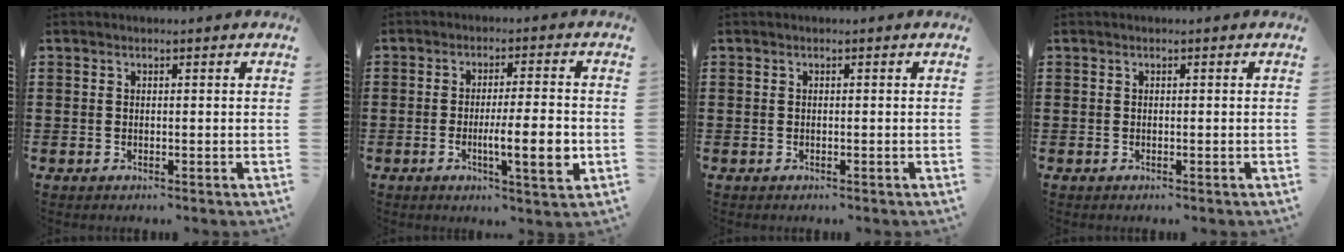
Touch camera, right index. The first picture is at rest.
{"total": 8.2, "force": [-1.7, 1.2, 7.9], "torque": [-0.128, -0.012, -0.029]}
{"total": 0.0}
{"total": 0.0}